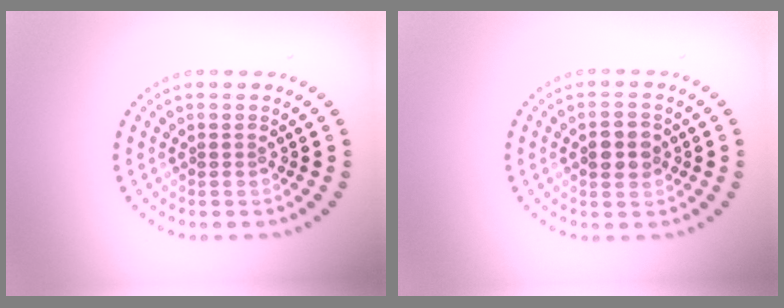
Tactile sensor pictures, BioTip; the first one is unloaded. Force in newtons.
{"total": 3.0, "press": 3.0, "slide": 0.1}